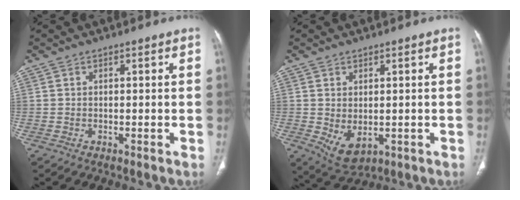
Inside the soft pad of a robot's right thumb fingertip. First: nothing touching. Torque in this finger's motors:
{"motor_torque": [-0.36, 0.54, 0.33, 0.54, 0.15]}